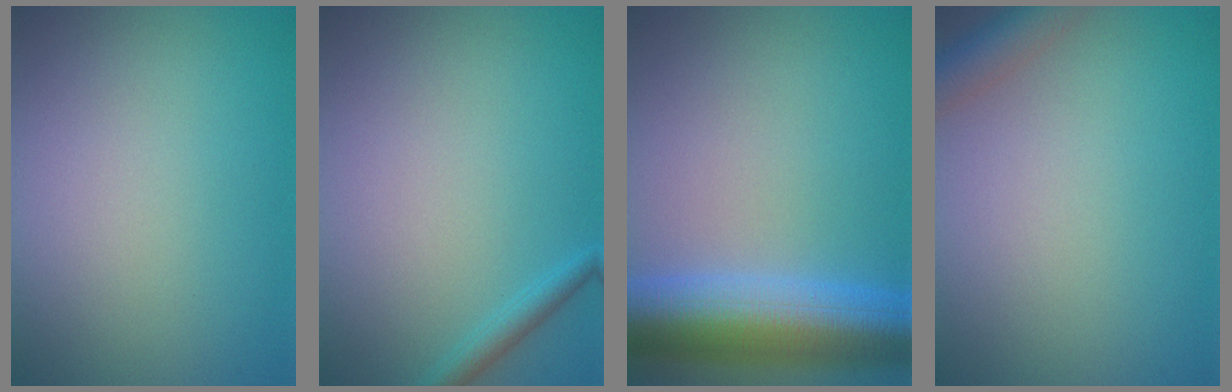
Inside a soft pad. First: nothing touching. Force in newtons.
{"total": 1.4, "press": 1.4, "slide": 0.1}
{"total": 9.5, "press": 9.5, "slide": 0.3}
{"total": 2.9, "press": 2.9, "slide": 0.2}